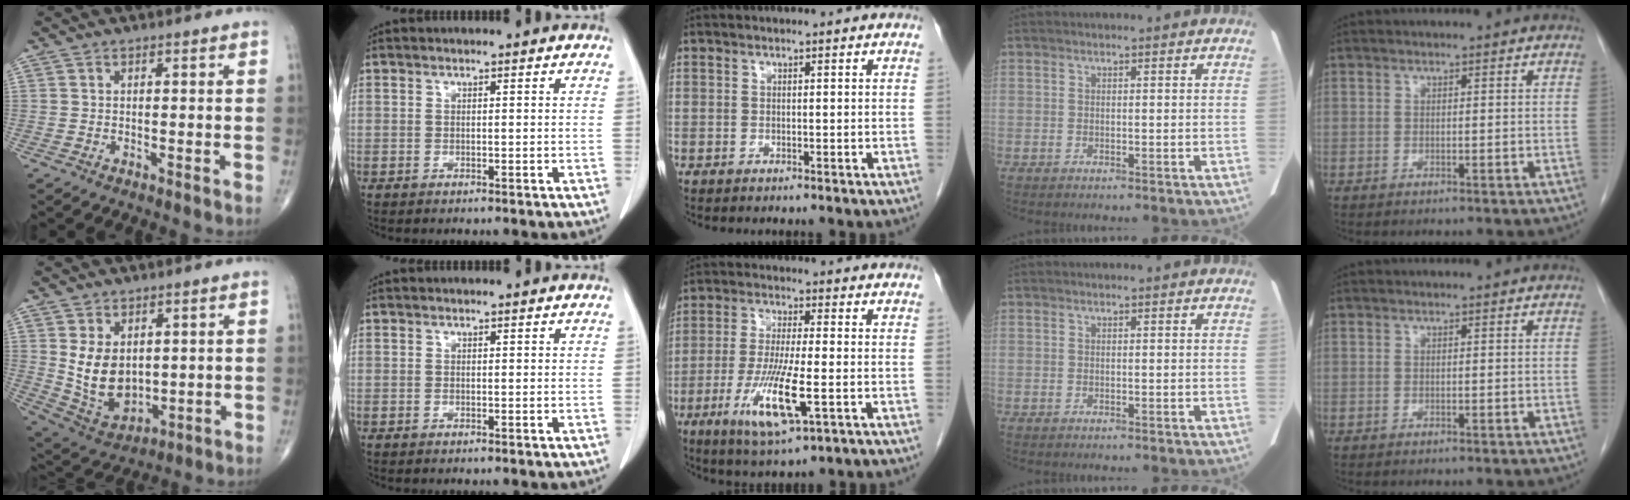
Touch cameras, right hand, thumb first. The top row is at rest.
{"thumb": {"total": 10.5, "force": [1.7, 7.3, 7.4], "torque": [-0.111, -0.019, 0.056]}, "middle": {"total": 10.5, "force": [-3.2, 1.3, 9.9], "torque": [-0.200, -0.022, -0.057]}}